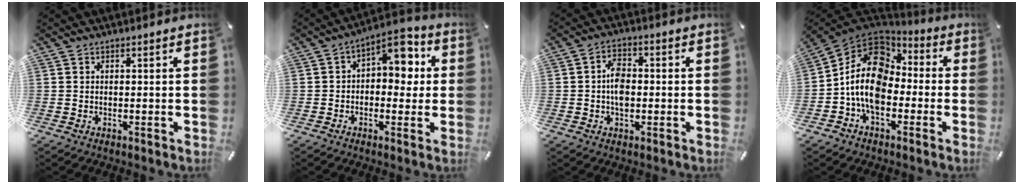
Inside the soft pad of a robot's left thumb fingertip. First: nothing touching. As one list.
[{"total": 8.1, "force": [2.6, 5.1, 5.8], "torque": [-0.069, -0.022, 0.037]}, {"total": 5.5, "force": [-0.5, 3.5, 4.2], "torque": [-0.074, 0.007, -0.012]}, {"total": 13.8, "force": [-2.2, 10.1, 9.1], "torque": [-0.200, 0.027, -0.042]}]